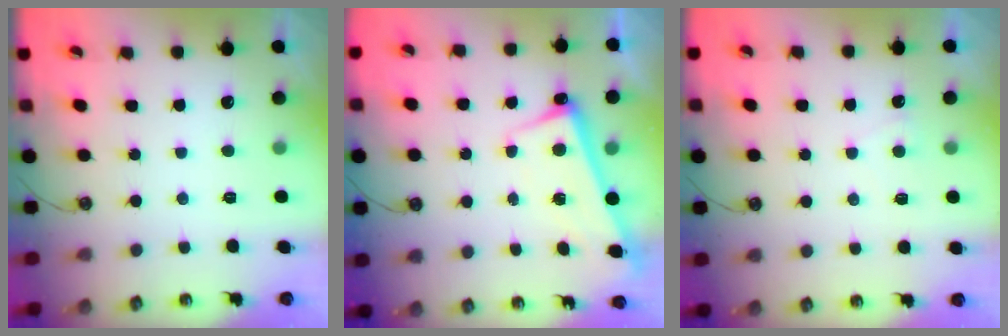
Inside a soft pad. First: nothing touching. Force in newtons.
{"total": 2.6, "press": 2.5, "slide": 0.8}
{"total": 1.9, "press": 1.9, "slide": 0.4}